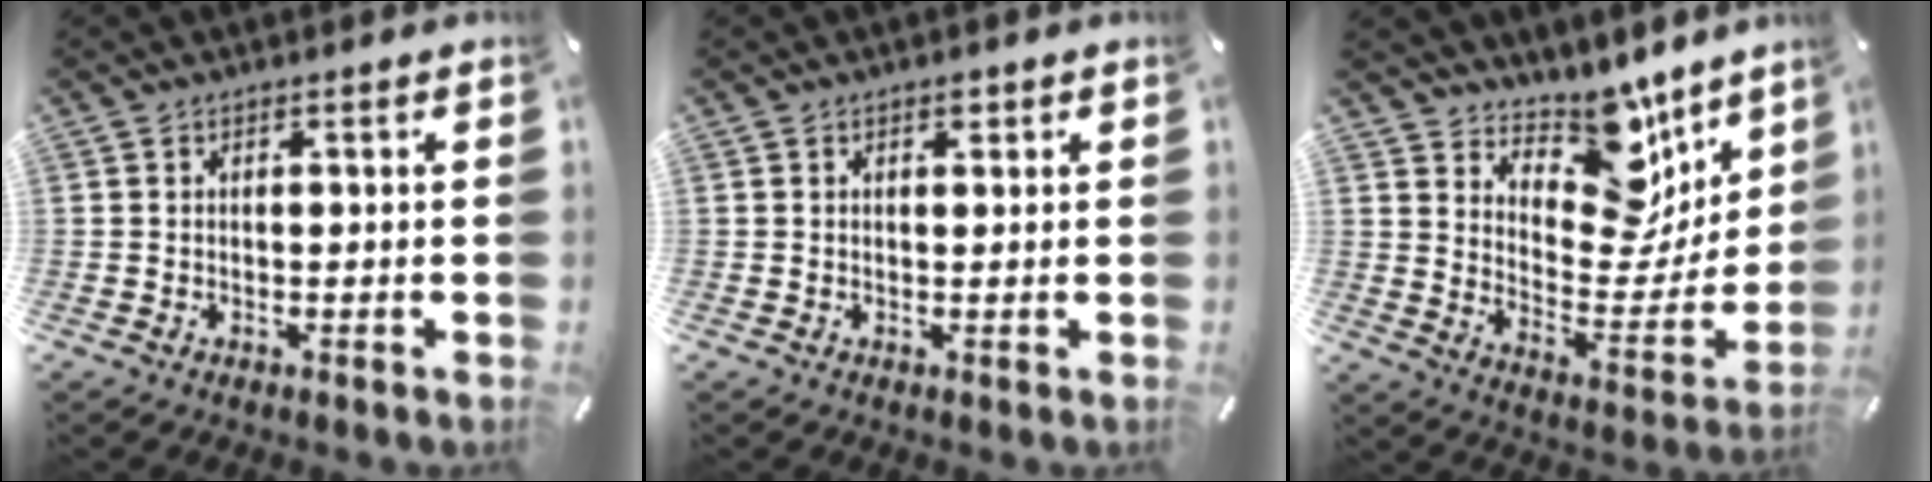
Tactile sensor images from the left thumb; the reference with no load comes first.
{"total": 1.5, "force": [0.7, 0.9, 0.9], "torque": [-0.011, -0.001, 0.011]}
{"total": 14.3, "force": [10.9, 7.7, 5.0], "torque": [-0.054, -0.112, 0.191]}